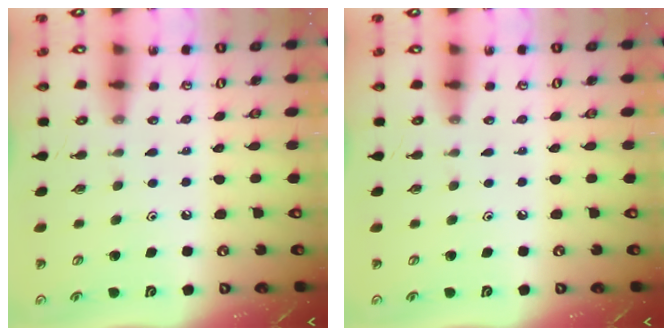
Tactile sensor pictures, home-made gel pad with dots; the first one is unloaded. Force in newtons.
{"total": 0.0}